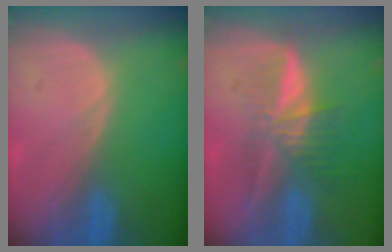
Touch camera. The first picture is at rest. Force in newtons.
{"total": 5.9, "press": 5.5, "slide": 1.9}